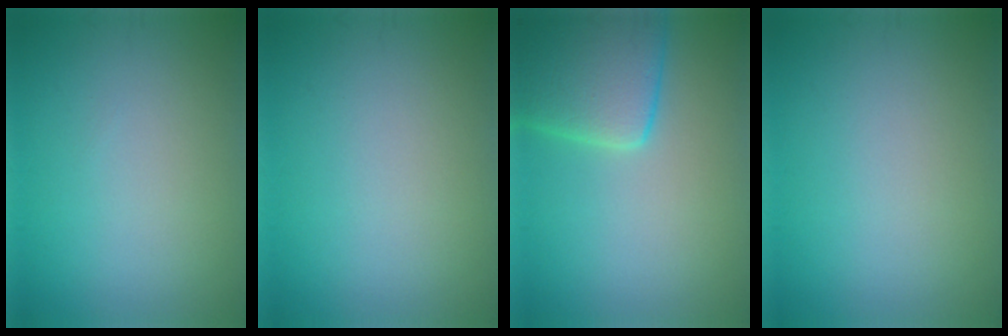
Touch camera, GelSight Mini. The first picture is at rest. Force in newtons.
{"total": 0.0}
{"total": 6.9, "press": 6.9, "slide": 0.3}
{"total": 0.0}